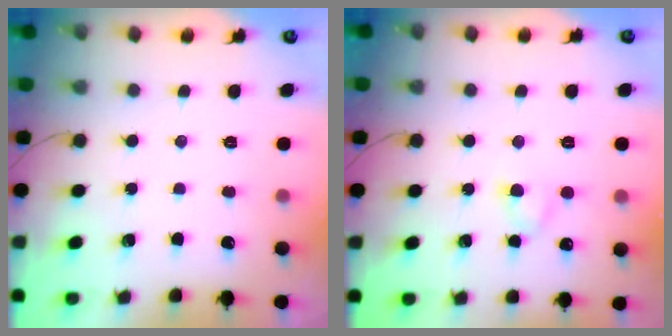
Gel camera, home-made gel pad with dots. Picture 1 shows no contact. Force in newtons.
{"total": 3.6, "press": 3.4, "slide": 1.1}